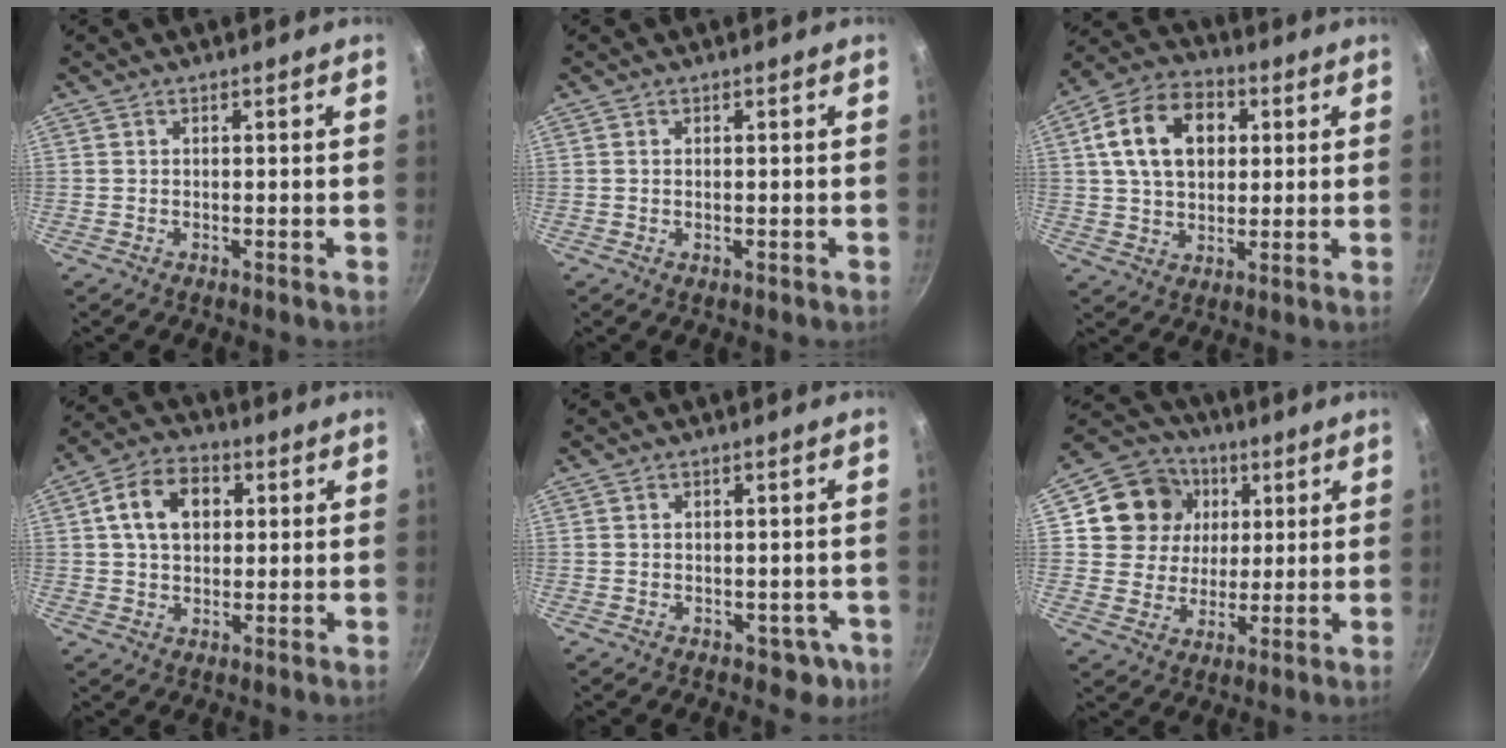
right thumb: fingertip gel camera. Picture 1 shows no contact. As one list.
[{"total": 0.8, "force": [-0.2, 0.4, 0.7], "torque": [-0.010, 0.000, -0.002]}, {"total": 14.7, "force": [3.4, 10.4, 9.9], "torque": [-0.148, 0.014, 0.047]}, {"total": 10.2, "force": [2.3, 7.3, 6.8], "torque": [-0.096, 0.013, 0.028]}, {"total": 4.0, "force": [-1.4, 3.0, 2.3], "torque": [-0.005, 0.023, 0.001]}, {"total": 13.8, "force": [4.0, 12.2, 5.1], "torque": [-0.067, 0.006, 0.064]}]